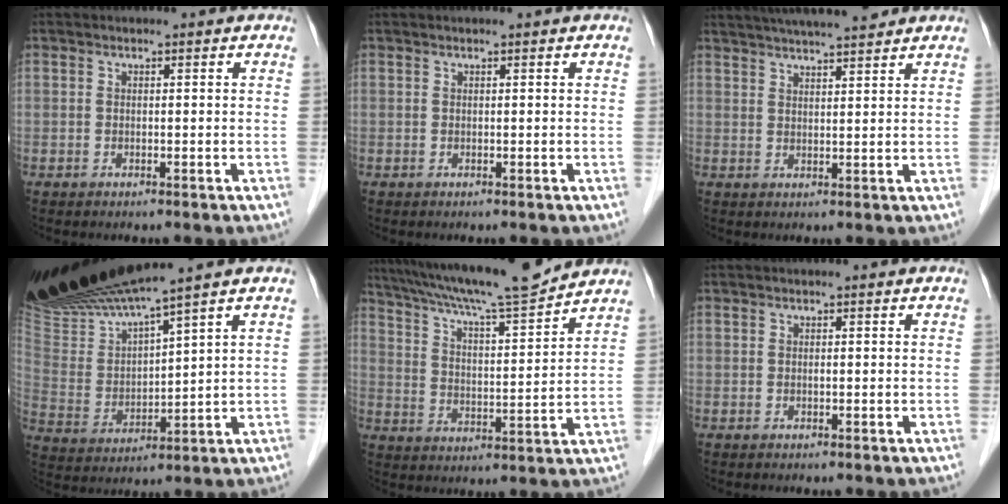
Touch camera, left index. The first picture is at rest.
{"total": 1.5, "force": [1.2, 0.0, 0.9], "torque": [-0.016, 0.025, 0.024]}
{"total": 13.5, "force": [11.9, 1.0, 6.3], "torque": [-0.110, 0.031, 0.181]}
{"total": 16.0, "force": [13.9, -0.5, 7.9], "torque": [-0.159, -0.005, 0.275]}
{"total": 17.3, "force": [15.5, -0.3, 7.5], "torque": [-0.136, -0.001, 0.246]}
{"total": 0.8, "force": [0.4, 0.1, 0.7], "torque": [-0.018, 0.011, 0.008]}